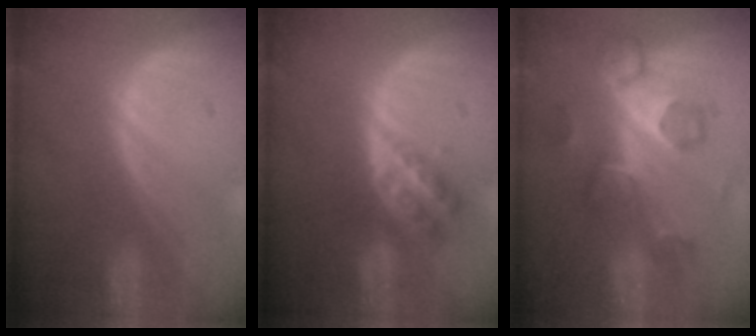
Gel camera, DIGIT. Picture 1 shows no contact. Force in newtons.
{"total": 6.0, "press": 5.2, "slide": 3.1}
{"total": 8.7, "press": 7.6, "slide": 4.2}